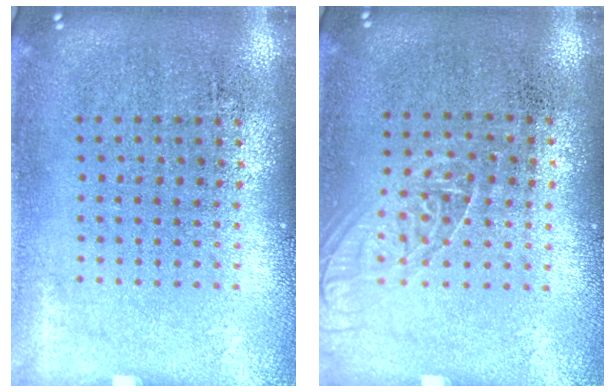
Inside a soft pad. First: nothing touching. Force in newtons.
{"total": 1.2, "press": 1.1, "slide": 0.5}